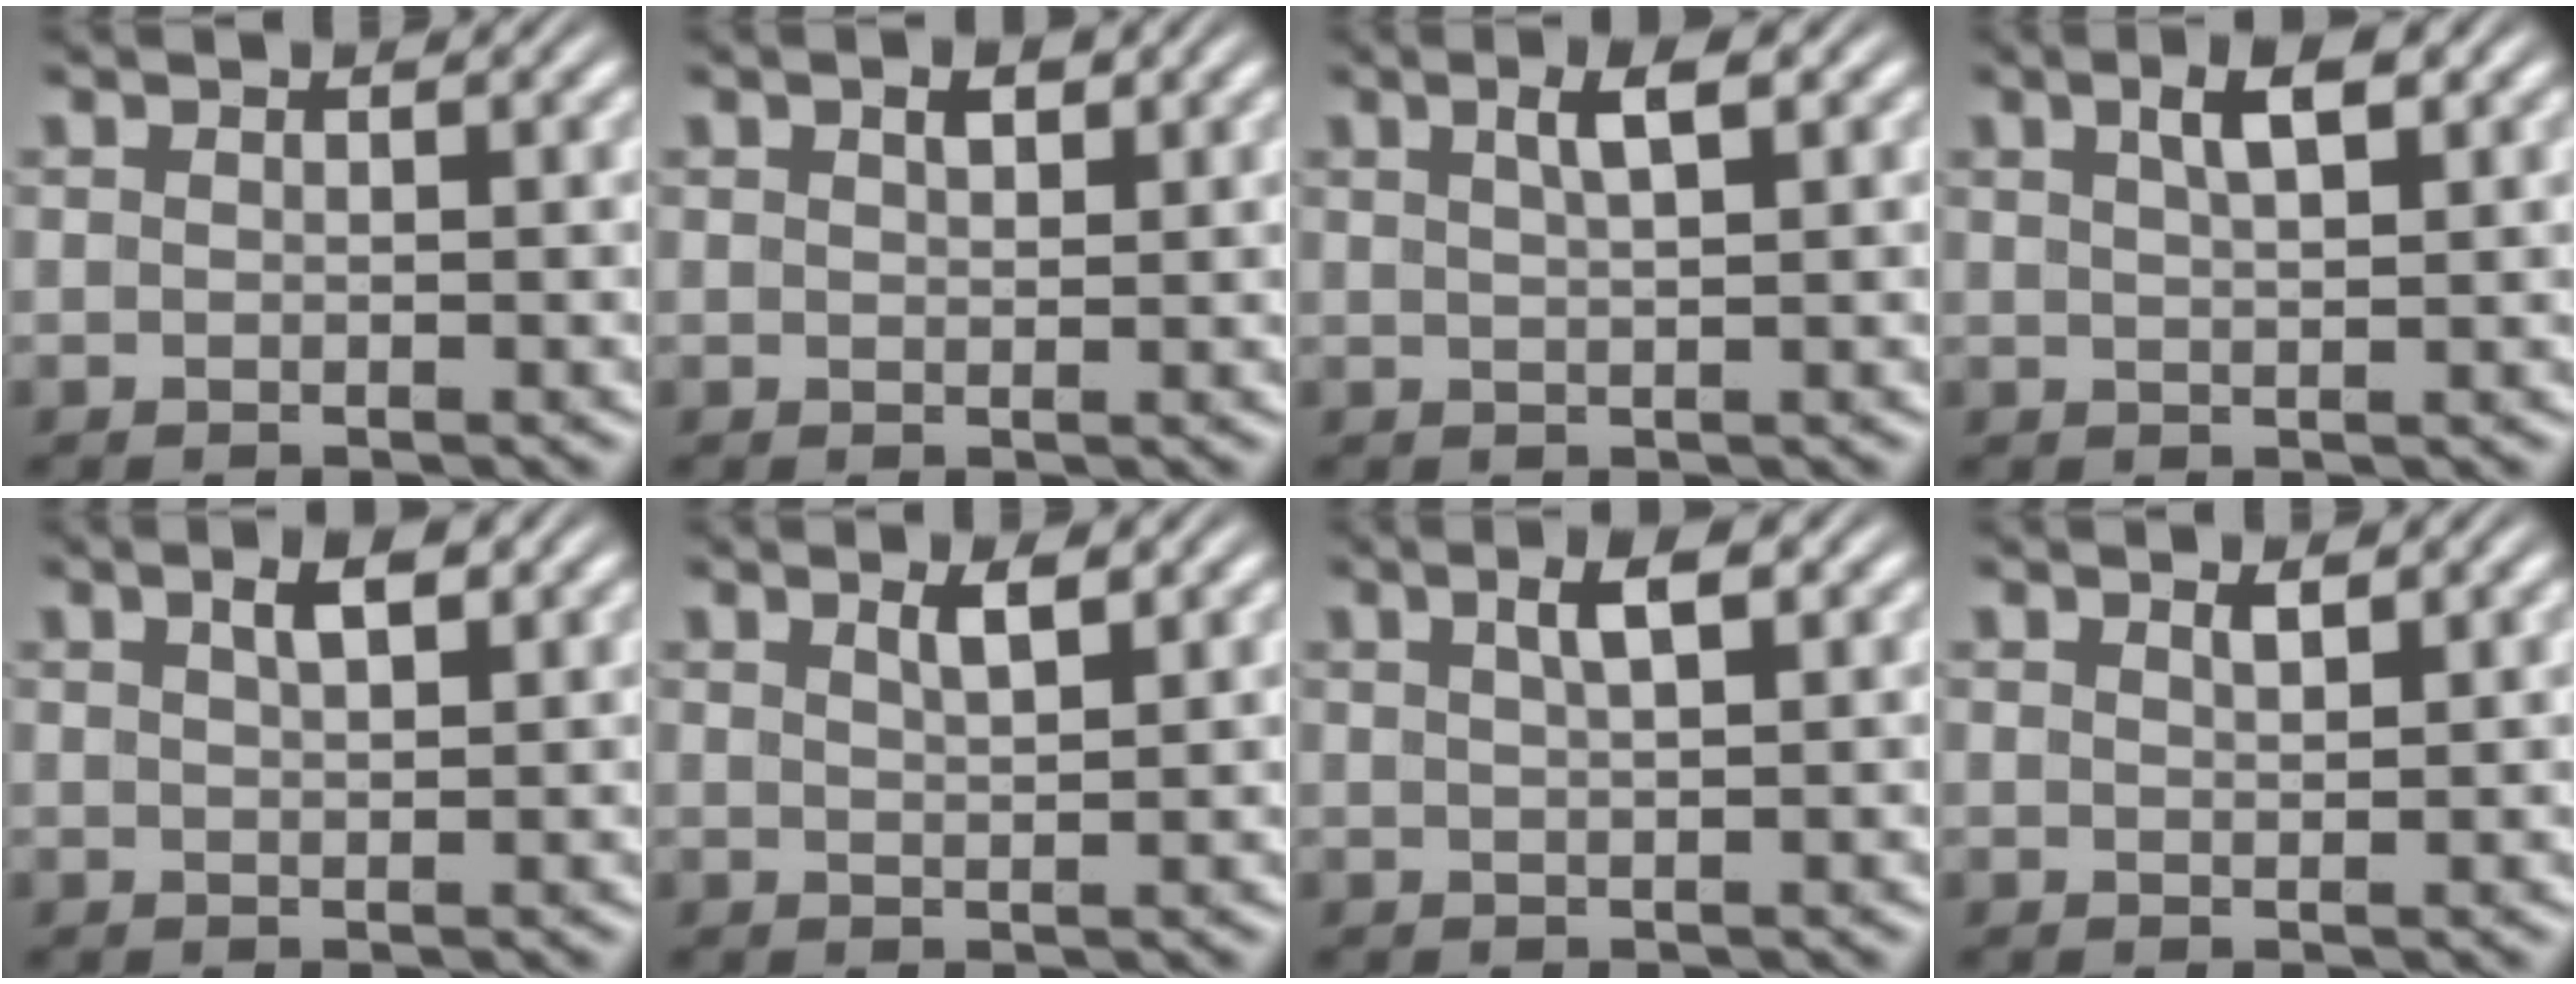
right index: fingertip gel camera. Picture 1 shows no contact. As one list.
[{"total": 1.1, "force": [0.5, 0.3, 0.9], "torque": [-0.010, -0.002, 0.012]}, {"total": 2.2, "force": [1.0, 0.0, 1.9], "torque": [-0.031, 0.005, 0.020]}, {"total": 2.7, "force": [1.3, 0.5, 2.4], "torque": [-0.036, 0.006, 0.024]}, {"total": 2.2, "force": [1.0, 0.5, 1.9], "torque": [-0.025, 0.004, 0.018]}, {"total": 1.5, "force": [0.8, -0.2, 1.3], "torque": [-0.019, -0.003, 0.020]}, {"total": 2.3, "force": [0.9, 0.3, 2.1], "torque": [-0.032, 0.007, 0.017]}, {"total": 0.8, "force": [0.5, -0.3, 0.5], "torque": [-0.005, -0.005, 0.013]}]